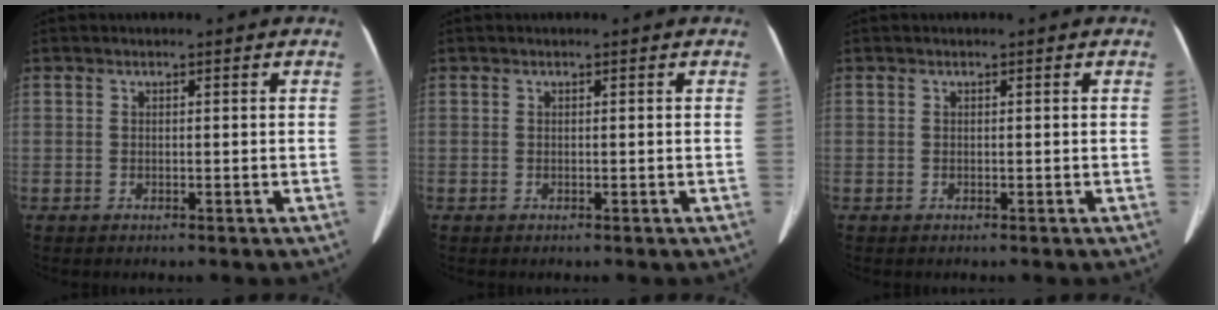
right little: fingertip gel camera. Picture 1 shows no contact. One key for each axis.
{"total": 0.0}
{"total": 0.0}